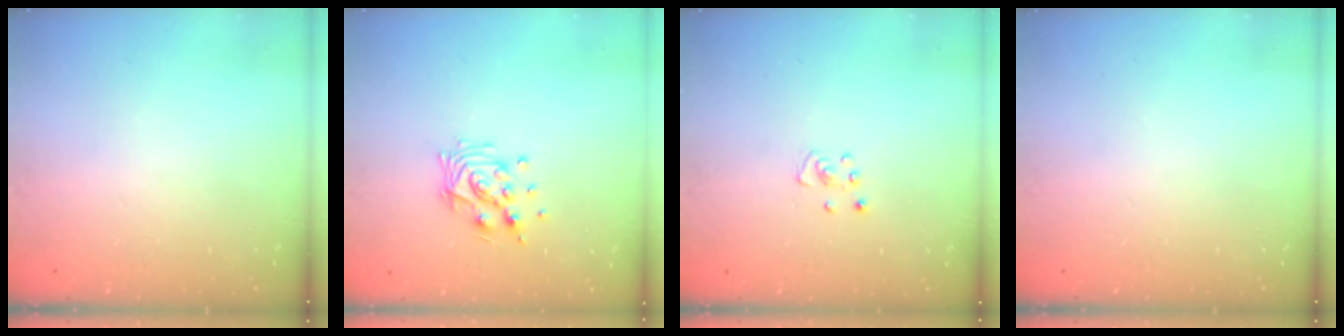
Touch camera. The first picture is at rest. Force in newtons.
{"total": 10.9, "press": 10.8, "slide": 0.9}
{"total": 3.4, "press": 3.4, "slide": 0.3}
{"total": 0.0}